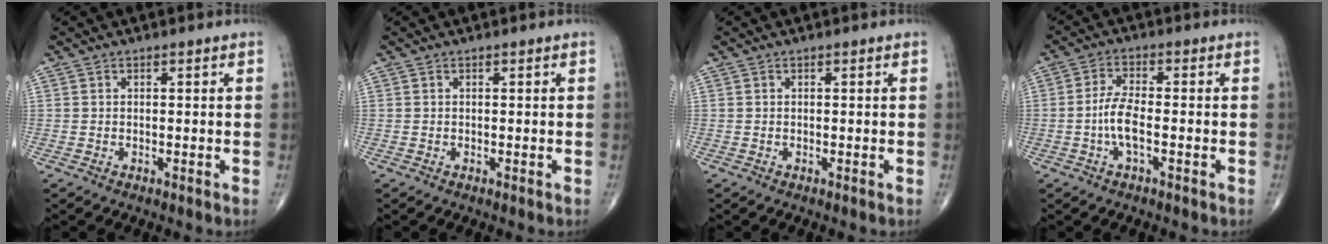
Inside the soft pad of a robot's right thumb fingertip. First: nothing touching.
{"total": 0.0}
{"total": 0.0}
{"total": 5.2, "force": [-1.4, 1.5, 4.8], "torque": [-0.103, 0.009, -0.032]}